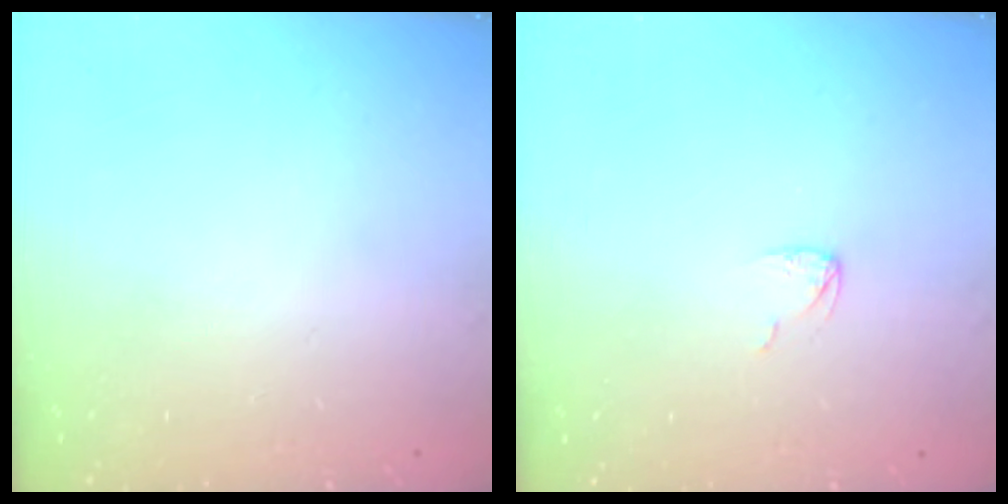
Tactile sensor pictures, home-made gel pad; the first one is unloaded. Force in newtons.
{"total": 2.9, "press": 2.9, "slide": 0.2}